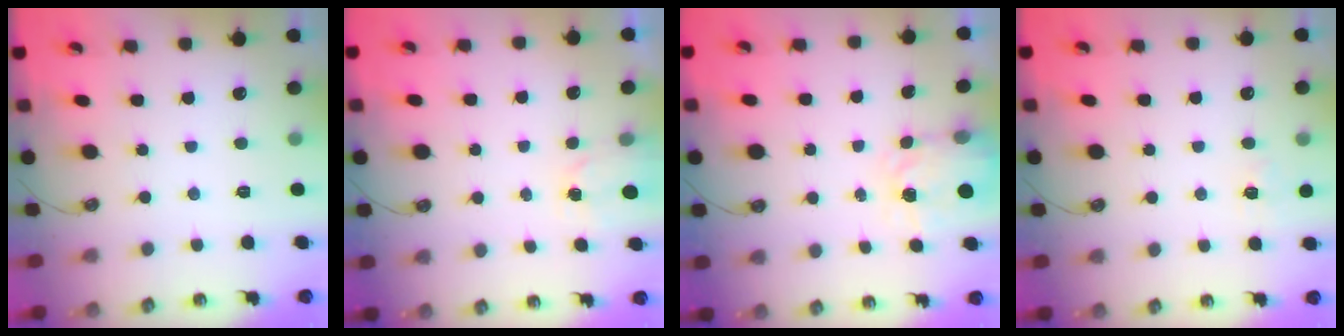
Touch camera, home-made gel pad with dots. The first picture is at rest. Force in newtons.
{"total": 1.7, "press": 1.6, "slide": 0.2}
{"total": 3.9, "press": 3.8, "slide": 0.6}
{"total": 5.2, "press": 5.1, "slide": 0.5}